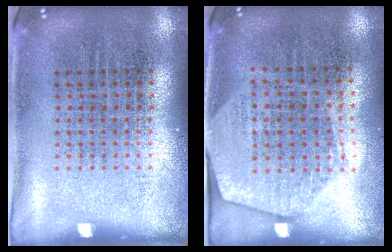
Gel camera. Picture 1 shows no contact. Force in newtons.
{"total": 1.9, "press": 1.7, "slide": 0.9}